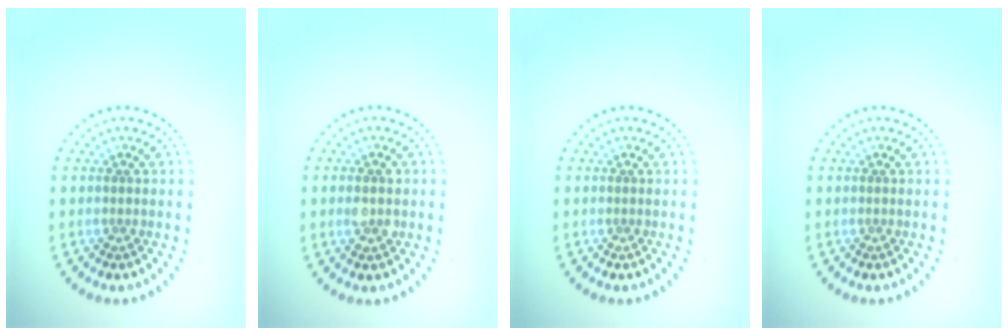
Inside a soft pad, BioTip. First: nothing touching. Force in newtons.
{"total": 2.4, "press": 2.4, "slide": 0.1}
{"total": 0.0}
{"total": 0.0}